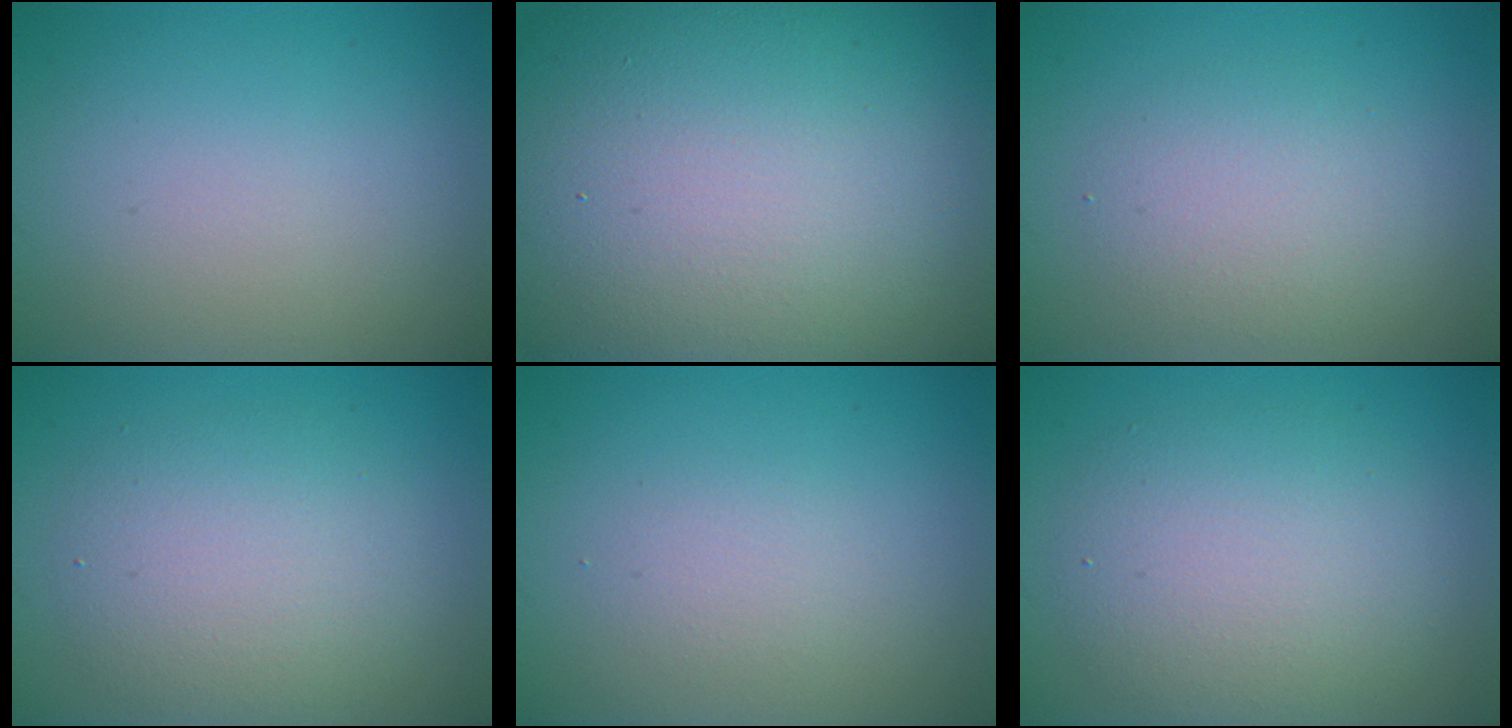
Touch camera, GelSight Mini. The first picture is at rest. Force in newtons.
{"total": 21.1, "press": 21.1, "slide": 1.1}
{"total": 2.9, "press": 2.9, "slide": 0.3}
{"total": 4.6, "press": 4.6, "slide": 0.1}
{"total": 1.5, "press": 1.5, "slide": 0.1}
{"total": 5.4, "press": 5.4, "slide": 0.3}